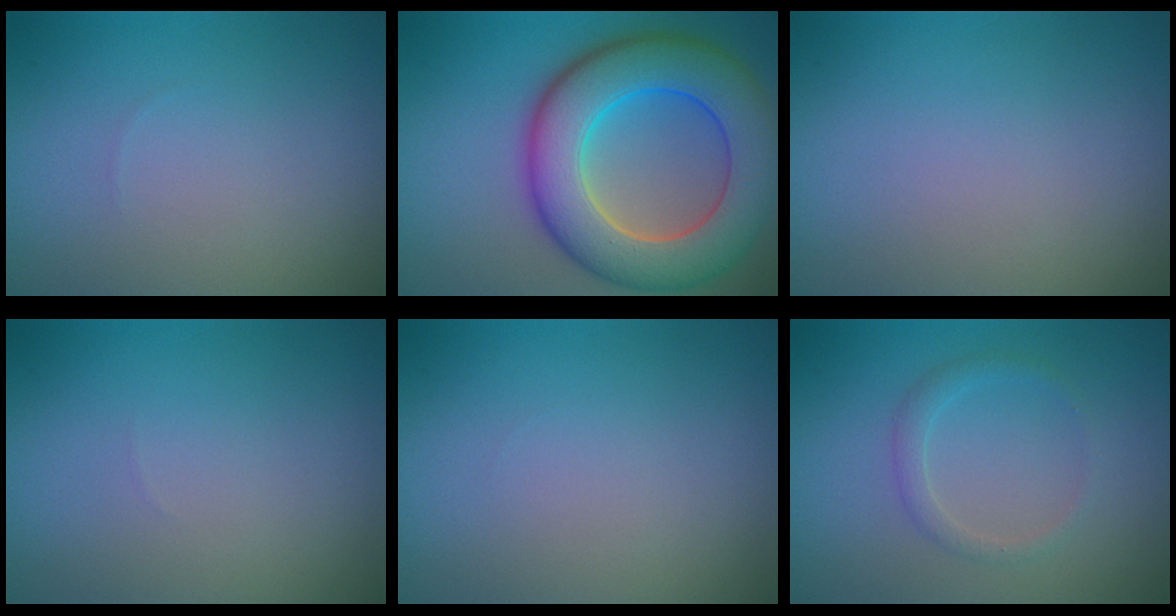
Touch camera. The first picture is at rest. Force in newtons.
{"total": 11.2, "press": 11.2, "slide": 0.5}
{"total": 0.0}
{"total": 0.0}
{"total": 0.0}
{"total": 1.5, "press": 1.4, "slide": 0.0}